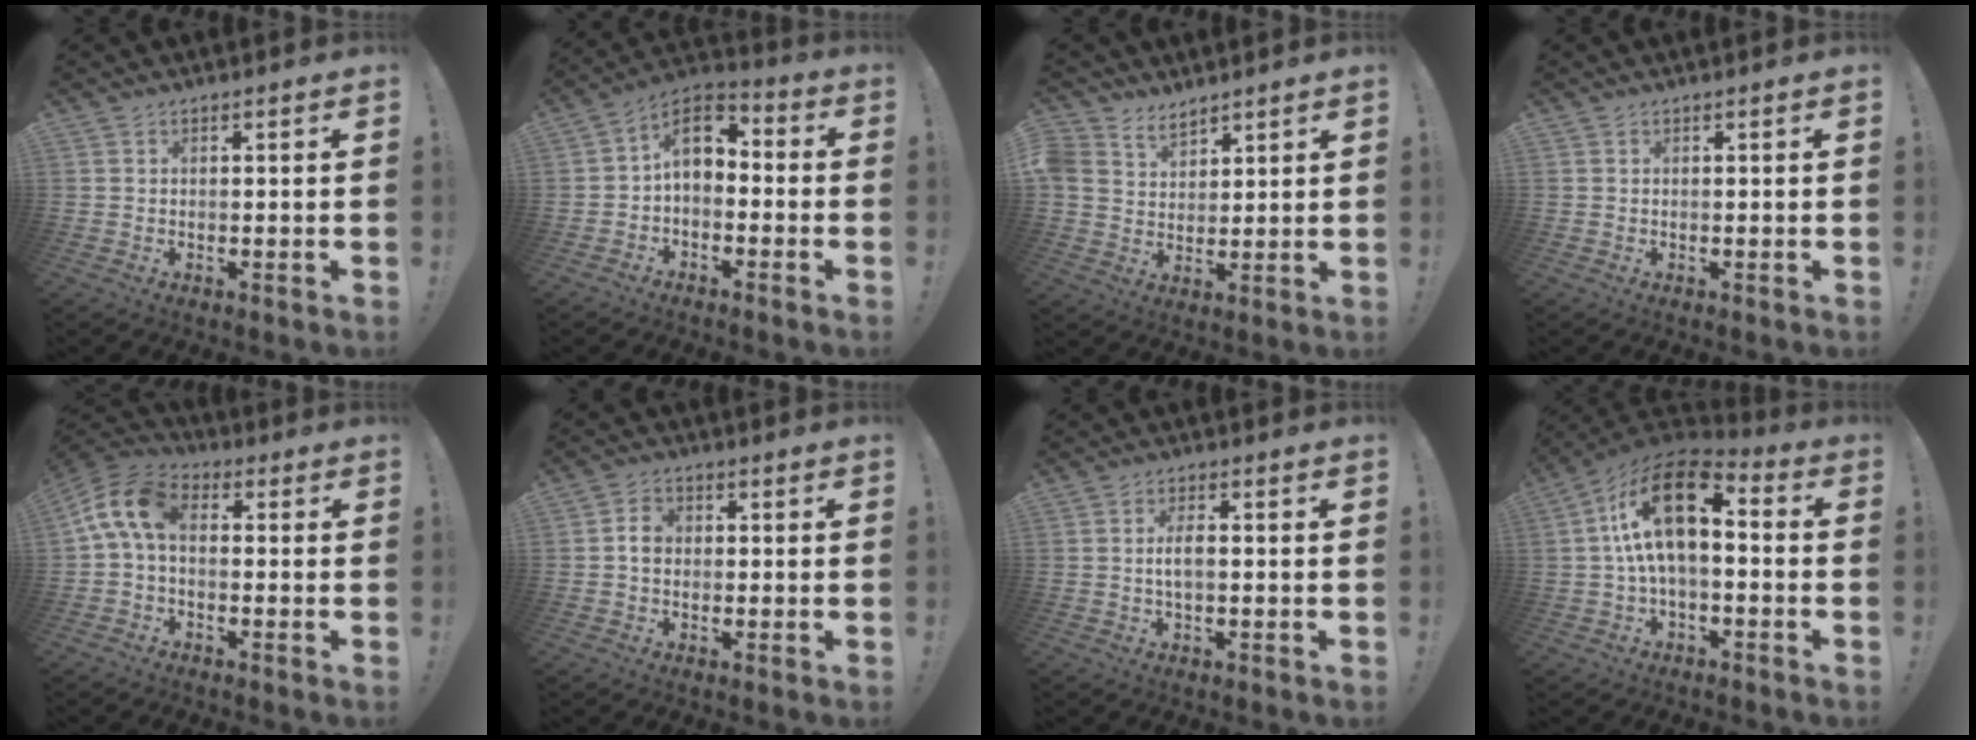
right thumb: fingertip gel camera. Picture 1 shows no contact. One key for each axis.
{"total": 8.2, "fx": 0.2, "fy": 5.8, "fz": 5.8, "tx": -0.099, "ty": 0.016, "tz": 0.011}
{"total": 6.7, "fx": 5.2, "fy": 4.1, "fz": 1.2, "tx": -0.040, "ty": -0.029, "tz": 0.105}
{"total": 0.0}
{"total": 11.0, "fx": 1.3, "fy": 6.2, "fz": 9.0, "tx": -0.181, "ty": 0.015, "tz": 0.031}
{"total": 4.2, "fx": -0.2, "fy": 3.3, "fz": 2.6, "tx": -0.042, "ty": 0.008, "tz": -0.003}
{"total": 3.8, "fx": -0.4, "fy": 1.3, "fz": 3.6, "tx": -0.067, "ty": 0.002, "tz": -0.010}
{"total": 17.2, "fx": 3.4, "fy": 8.5, "fz": 14.7, "tx": -0.257, "ty": -0.008, "tz": 0.059}